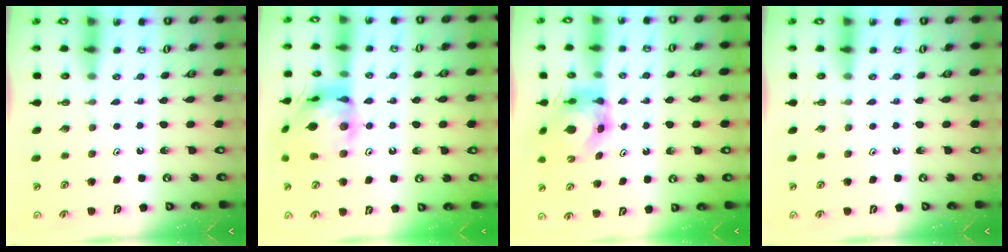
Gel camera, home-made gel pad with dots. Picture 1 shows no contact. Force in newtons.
{"total": 16.8, "press": 16.7, "slide": 1.8}
{"total": 5.4, "press": 5.4, "slide": 0.4}
{"total": 0.0}